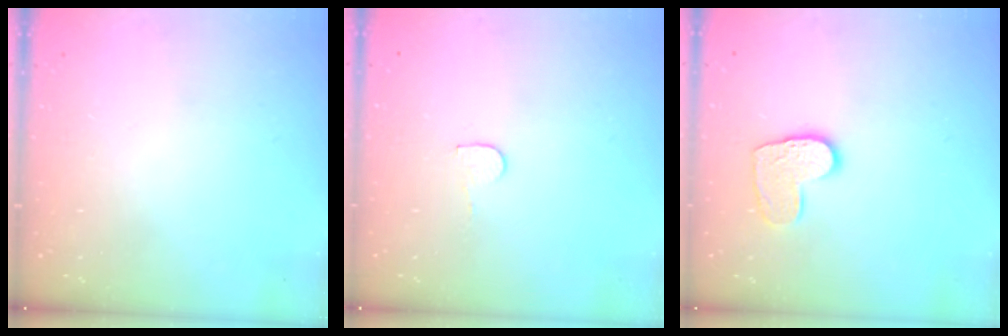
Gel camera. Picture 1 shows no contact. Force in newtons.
{"total": 4.5, "press": 4.5, "slide": 0.4}
{"total": 9.1, "press": 9.1, "slide": 0.2}